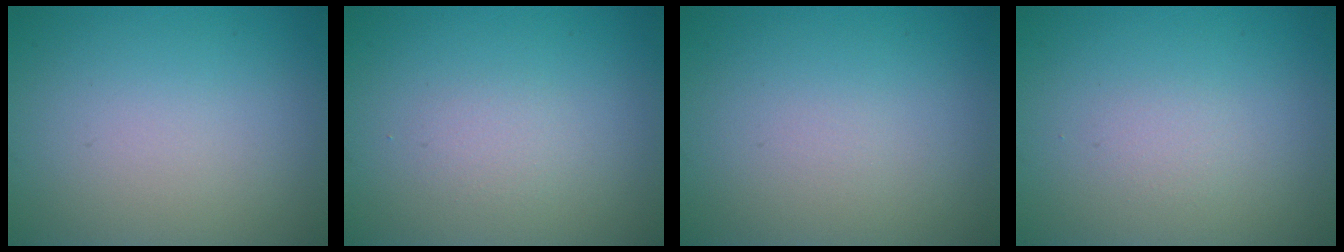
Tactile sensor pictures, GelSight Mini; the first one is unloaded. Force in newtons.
{"total": 1.1, "press": 1.1, "slide": 0.0}
{"total": 0.0}
{"total": 0.8, "press": 0.7, "slide": 0.1}